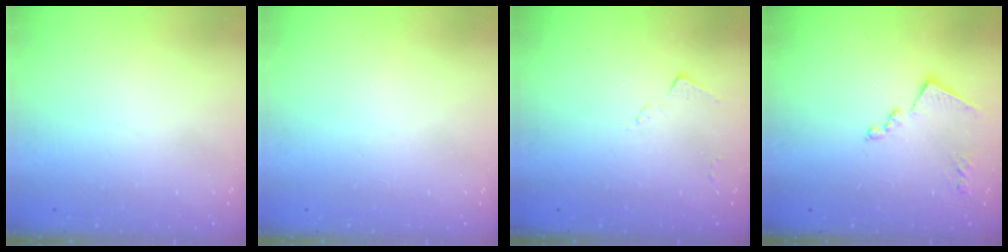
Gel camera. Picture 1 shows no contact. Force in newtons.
{"total": 0.0}
{"total": 4.1, "press": 4.1, "slide": 0.5}
{"total": 10.3, "press": 10.3, "slide": 0.5}